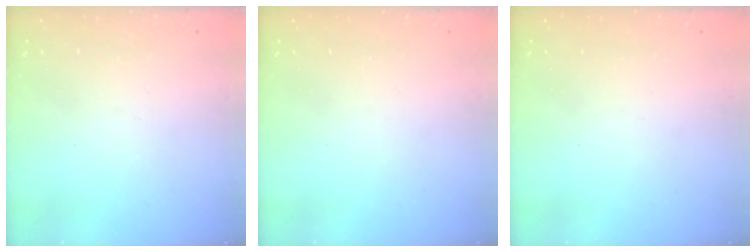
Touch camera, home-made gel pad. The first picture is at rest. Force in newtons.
{"total": 0.0}
{"total": 0.0}